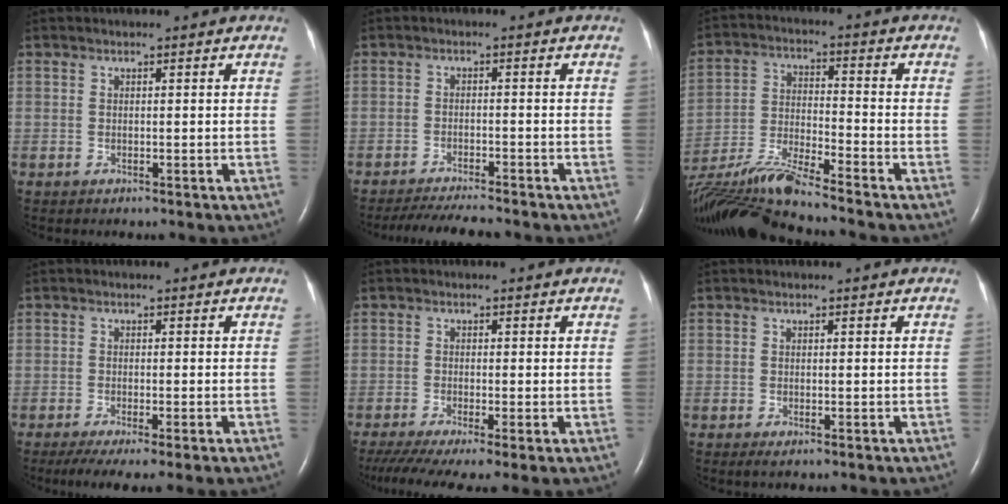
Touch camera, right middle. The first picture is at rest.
{"total": 7.0, "force": [-6.4, 0.3, 2.7], "torque": [-0.044, -0.017, -0.104]}
{"total": 13.4, "force": [-11.9, -1.0, 6.1], "torque": [-0.124, -0.014, -0.222]}
{"total": 6.3, "force": [-4.1, 0.5, 4.8], "torque": [-0.076, -0.021, -0.067]}
{"total": 9.8, "force": [-6.5, 1.7, 7.1], "torque": [-0.130, -0.024, -0.110]}
{"total": 0.6, "force": [-0.2, 0.1, 0.6], "torque": [-0.012, -0.002, -0.002]}